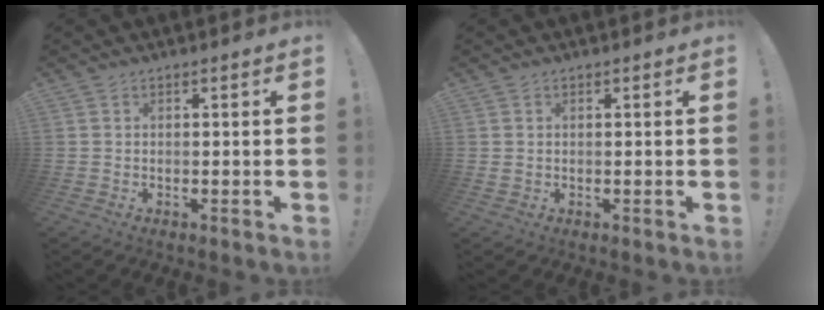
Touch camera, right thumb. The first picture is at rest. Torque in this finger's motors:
{"motor_torque": [-0.05, 0.00, -0.09, 0.14, -0.04]}